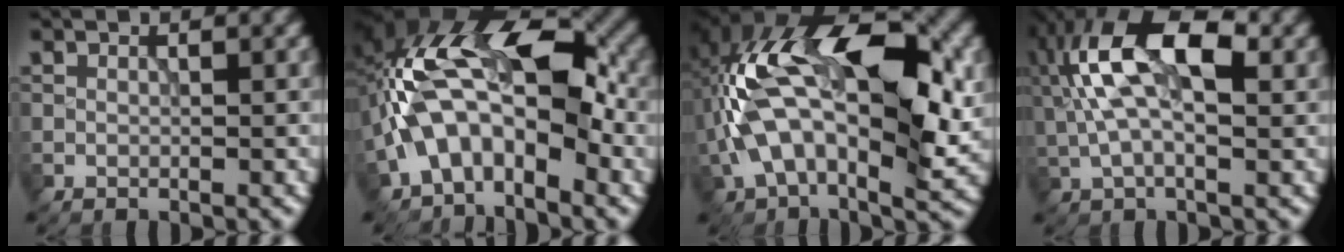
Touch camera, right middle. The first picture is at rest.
{"total": 11.0, "force": [-1.6, 5.7, 9.3], "torque": [-0.165, 0.028, -0.037]}
{"total": 14.3, "force": [0.8, 6.9, 12.5], "torque": [-0.215, 0.014, 0.002]}
{"total": 9.6, "force": [1.9, 4.4, 8.3], "torque": [-0.163, 0.016, 0.023]}